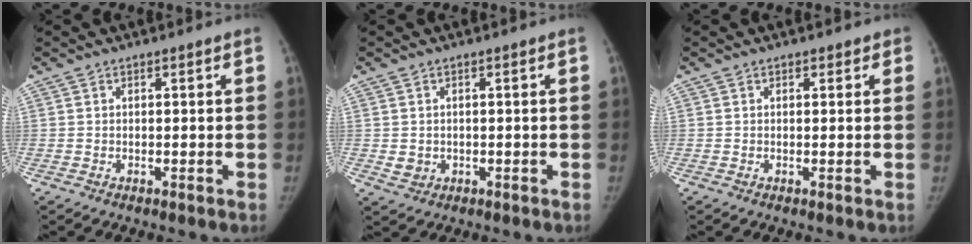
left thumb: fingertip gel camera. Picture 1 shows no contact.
{"total": 2.3, "force": [-0.1, 2.1, 0.9], "torque": [-0.009, -0.001, 0.007]}
{"total": 1.1, "force": [0.7, 0.9, 0.3], "torque": [0.014, -0.002, 0.003]}